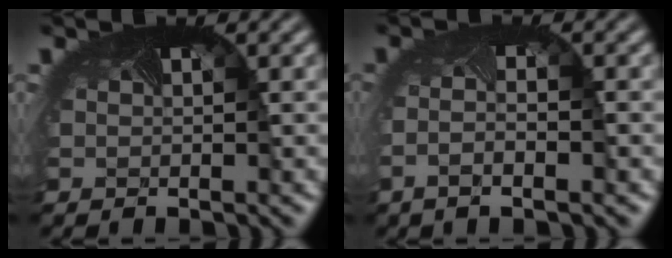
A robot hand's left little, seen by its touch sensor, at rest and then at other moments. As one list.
[{"total": 2.5, "force": [-1.3, 0.4, 2.1], "torque": [-0.051, -0.016, -0.023]}]